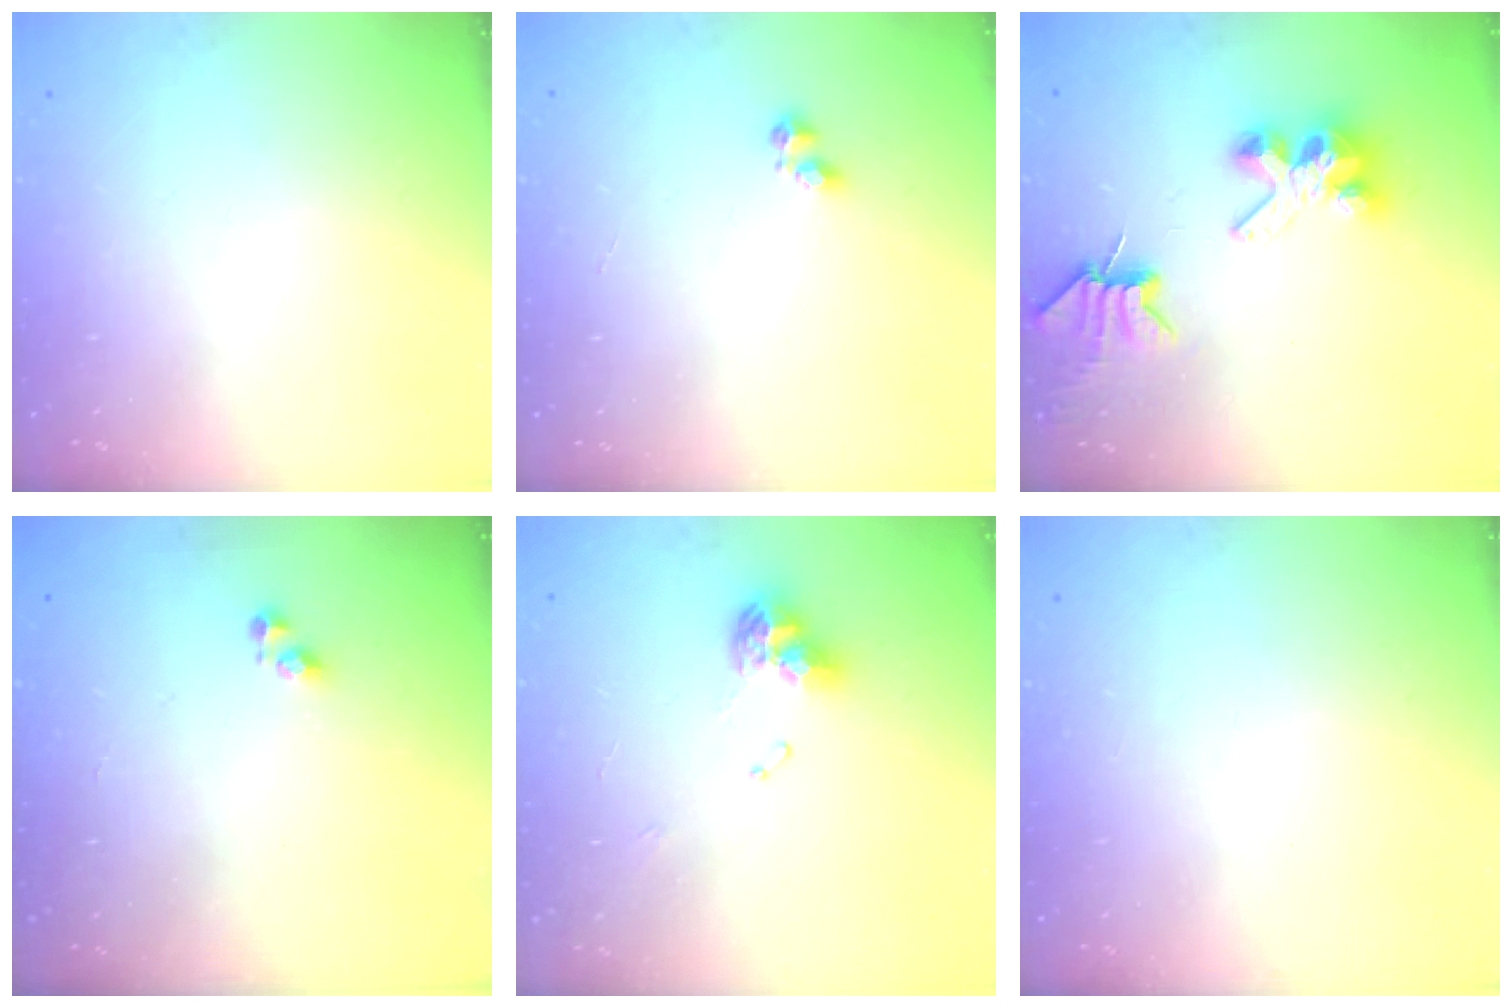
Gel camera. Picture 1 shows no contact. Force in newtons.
{"total": 2.4, "press": 2.3, "slide": 0.8}
{"total": 7.3, "press": 7.2, "slide": 0.8}
{"total": 3.4, "press": 3.4, "slide": 0.1}
{"total": 9.4, "press": 9.4, "slide": 1.1}
{"total": 0.0}